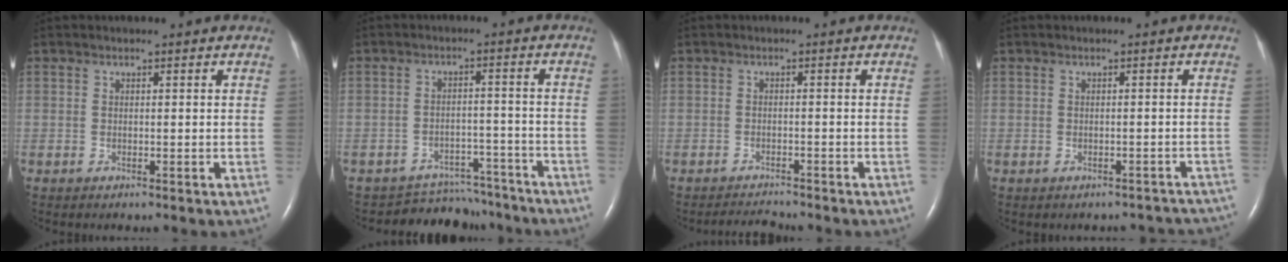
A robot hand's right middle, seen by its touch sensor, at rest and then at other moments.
{"total": 9.3, "force": [-8.7, 3.1, -0.6], "torque": [0.015, 0.027, -0.114]}
{"total": 2.5, "force": [-2.4, -0.3, -0.1], "torque": [-0.006, -0.017, -0.037]}
{"total": 6.3, "force": [-5.5, 2.9, 1.1], "torque": [-0.007, 0.015, -0.047]}